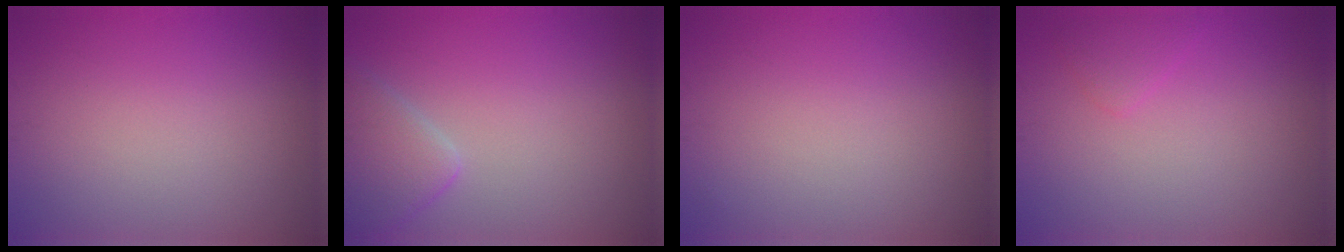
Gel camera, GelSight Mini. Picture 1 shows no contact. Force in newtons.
{"total": 3.4, "press": 3.4, "slide": 0.4}
{"total": 0.0}
{"total": 1.3, "press": 1.3, "slide": 0.1}